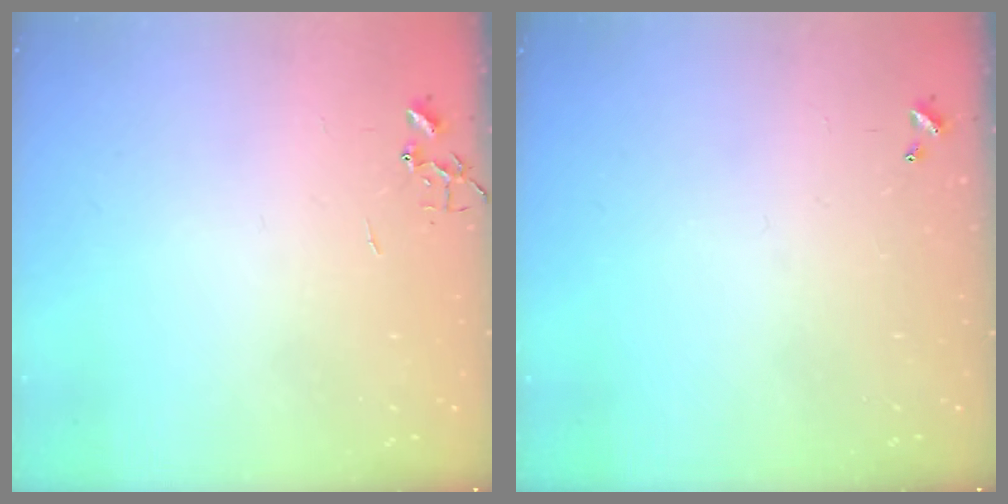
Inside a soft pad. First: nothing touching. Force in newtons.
{"total": 0.0}